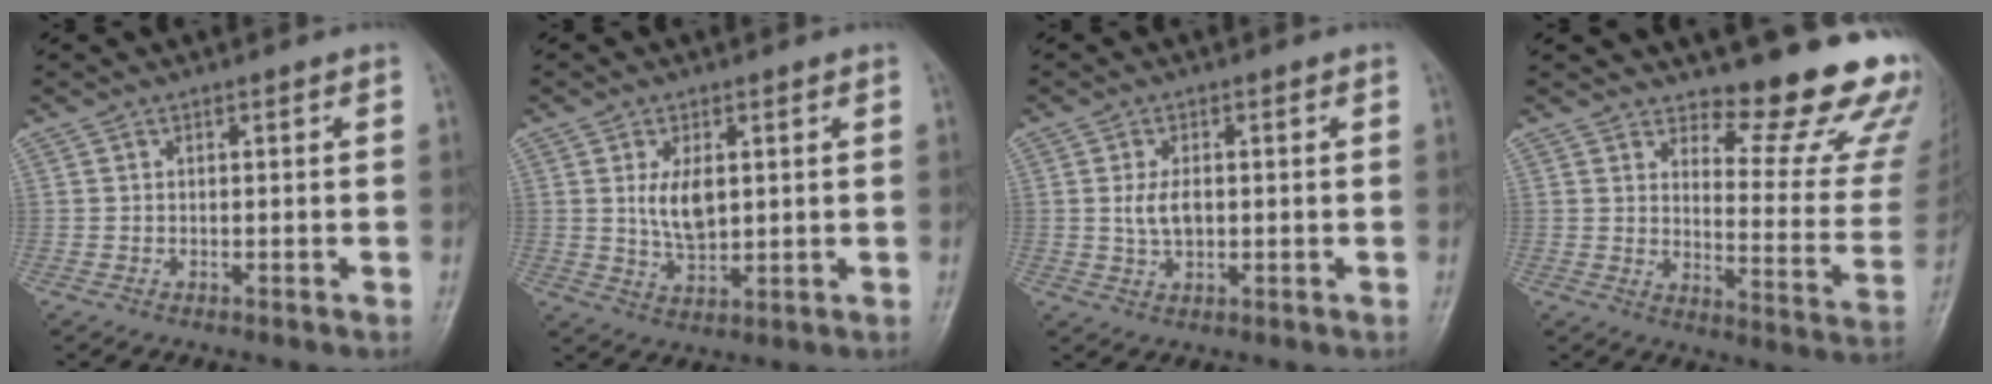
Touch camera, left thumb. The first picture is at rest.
{"total": 6.3, "force": [1.4, 3.3, 5.1], "torque": [-0.082, -0.014, 0.030]}
{"total": 4.0, "force": [0.3, 2.3, 3.3], "torque": [-0.065, -0.002, 0.007]}
{"total": 17.5, "force": [14.8, 4.3, 8.3], "torque": [-0.057, -0.153, 0.179]}